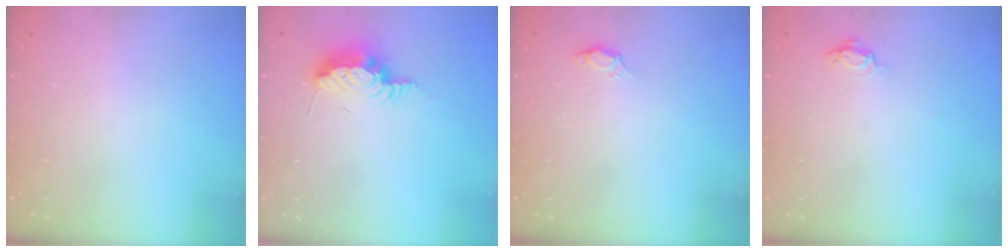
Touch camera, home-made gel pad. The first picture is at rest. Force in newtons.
{"total": 8.5, "press": 8.4, "slide": 1.6}
{"total": 2.8, "press": 2.7, "slide": 0.4}
{"total": 3.7, "press": 3.6, "slide": 0.4}